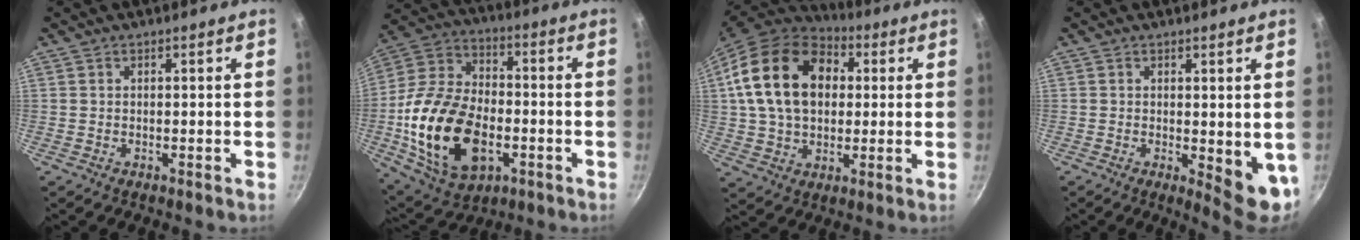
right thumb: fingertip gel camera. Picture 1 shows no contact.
{"total": 23.9, "force": [-5.6, 14.9, 17.8], "torque": [-0.331, 0.026, -0.095]}
{"total": 20.9, "force": [4.5, 14.8, 14.1], "torque": [-0.228, 0.019, 0.072]}
{"total": 6.9, "force": [0.0, 2.7, 6.3], "torque": [-0.067, -0.009, 0.007]}